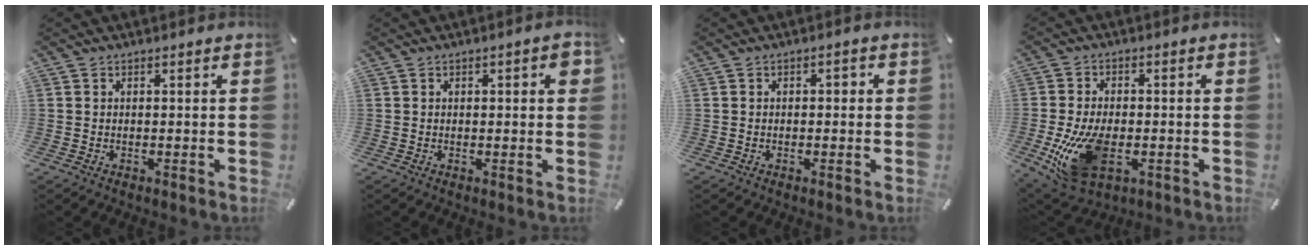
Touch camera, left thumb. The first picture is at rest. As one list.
[{"total": 3.1, "force": [0.5, 1.1, 2.9], "torque": [-0.039, 0.001, 0.003]}, {"total": 1.5, "force": [-0.6, 0.8, 1.1], "torque": [-0.023, 0.007, -0.013]}, {"total": 15.7, "force": [-3.7, 9.5, 11.9], "torque": [-0.251, -0.006, -0.060]}]